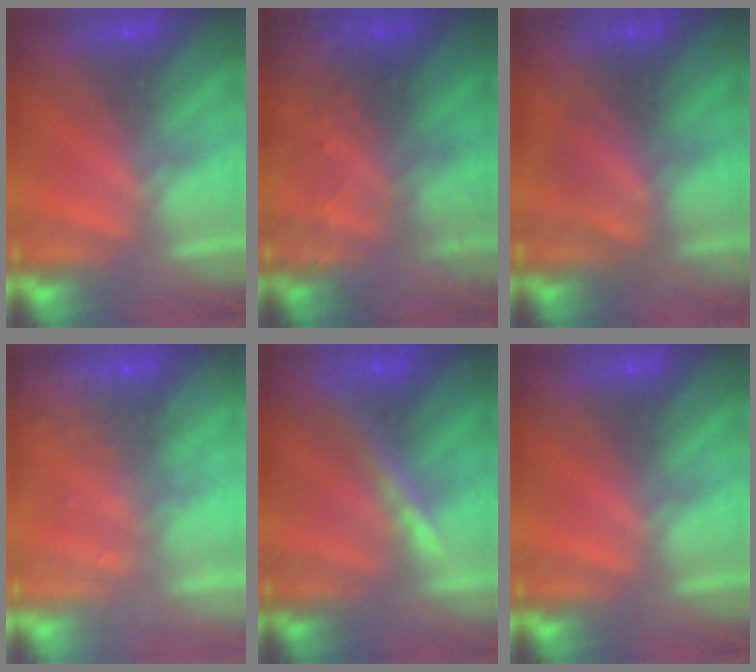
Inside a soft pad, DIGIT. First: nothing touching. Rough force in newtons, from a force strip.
{"total": 9.0}
{"total": 2.4}
{"total": 2.2}
{"total": 3.2}
{"total": 0.0}